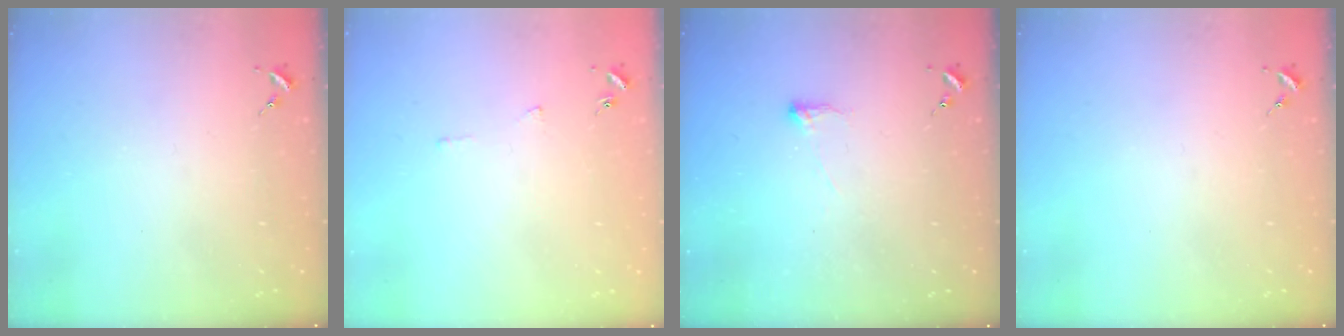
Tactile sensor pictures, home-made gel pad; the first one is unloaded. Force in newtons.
{"total": 3.3, "press": 3.2, "slide": 0.7}
{"total": 3.6, "press": 3.6, "slide": 0.5}
{"total": 0.0}